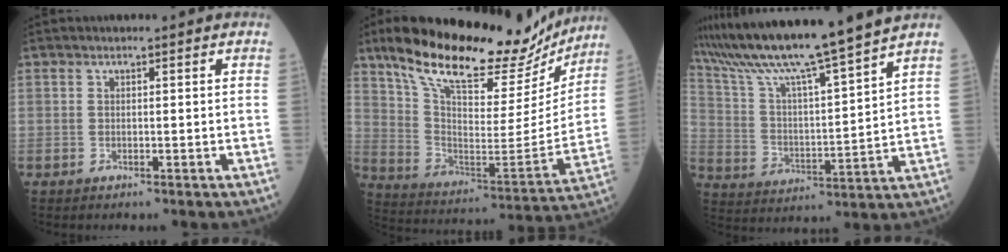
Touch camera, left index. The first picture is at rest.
{"total": 26.7, "force": [21.7, 8.4, 13.2], "torque": [-0.216, -0.003, 0.320]}
{"total": 16.6, "force": [14.5, -2.3, 7.6], "torque": [-0.144, -0.018, 0.249]}